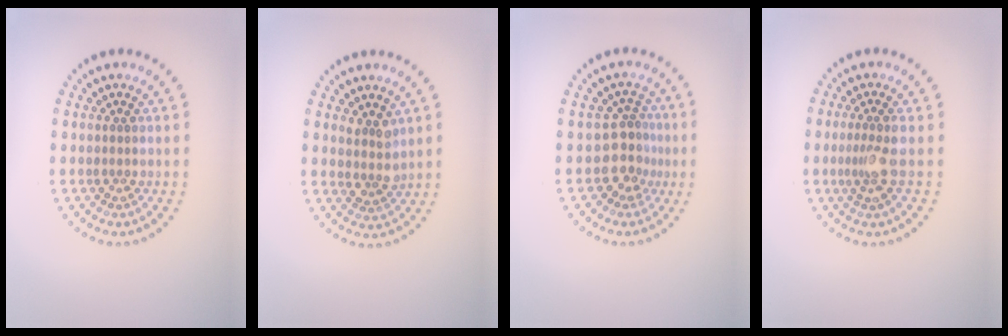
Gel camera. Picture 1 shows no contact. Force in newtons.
{"total": 2.1, "press": 1.6, "slide": 1.4}
{"total": 2.8, "press": 2.0, "slide": 1.9}
{"total": 2.2, "press": 1.6, "slide": 1.4}